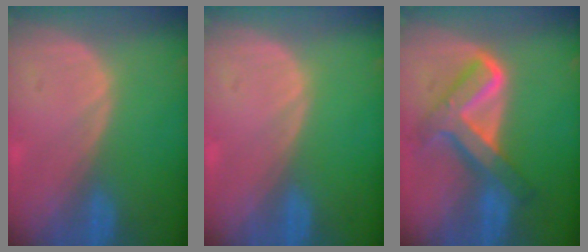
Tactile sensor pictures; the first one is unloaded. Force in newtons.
{"total": 0.0}
{"total": 8.3, "press": 8.3, "slide": 0.6}